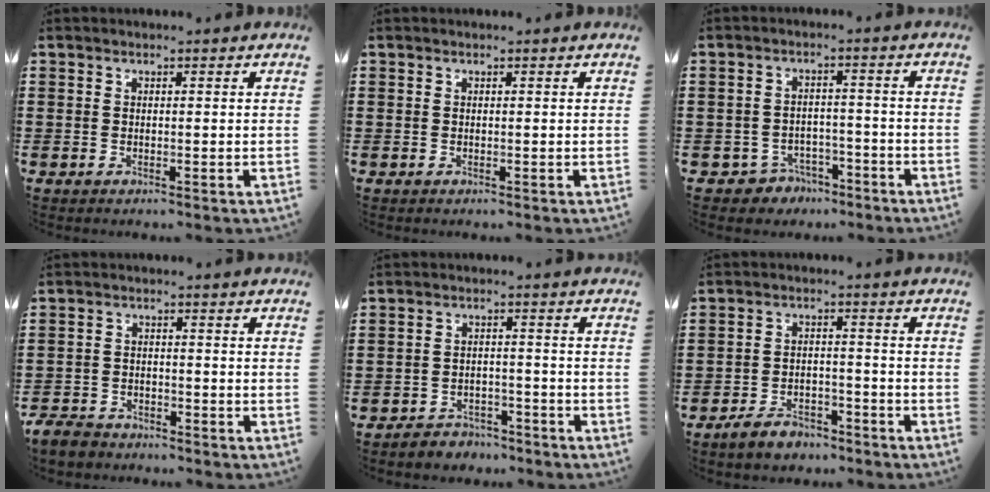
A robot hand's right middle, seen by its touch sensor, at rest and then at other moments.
{"total": 0.0}
{"total": 3.7, "force": [-3.4, 1.5, 0.0], "torque": [-0.011, 0.005, -0.073]}
{"total": 3.7, "force": [-3.5, 1.1, 0.4], "torque": [-0.023, -0.001, -0.077]}
{"total": 3.4, "force": [-3.3, 0.8, -0.2], "torque": [-0.004, 0.001, -0.071]}
{"total": 4.3, "force": [-3.9, 1.4, 1.1], "torque": [-0.024, 0.008, -0.079]}